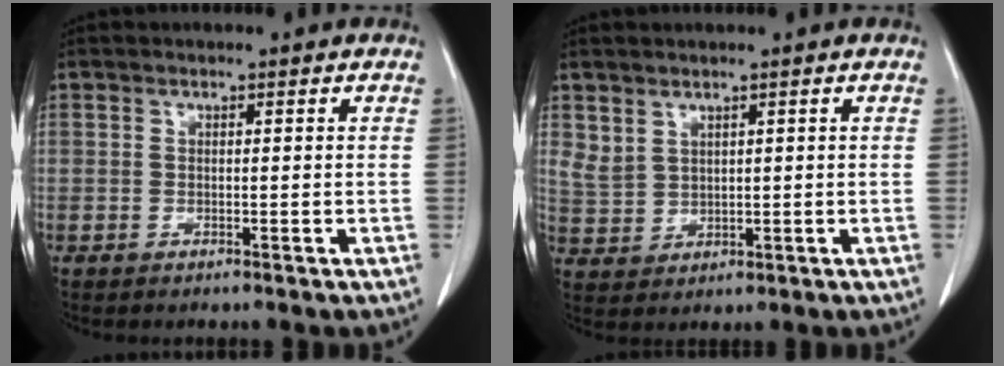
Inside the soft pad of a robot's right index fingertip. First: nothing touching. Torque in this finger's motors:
{"motor_torque": [0.40, 0.20, 0.17, 0.04]}